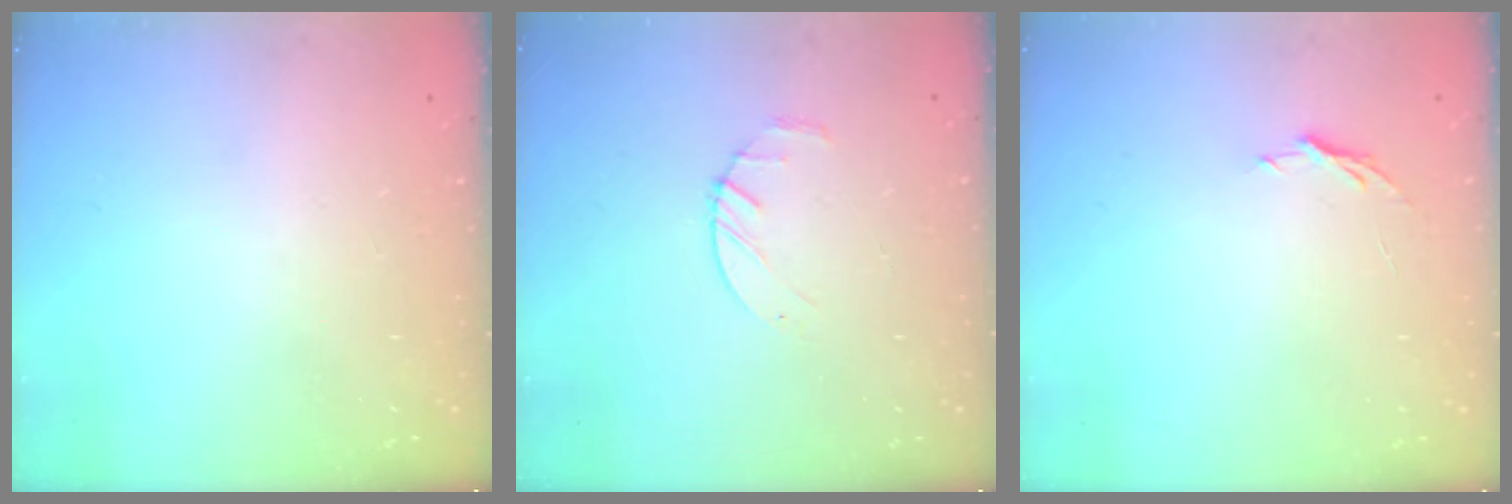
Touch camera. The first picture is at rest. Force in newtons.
{"total": 2.4, "press": 2.3, "slide": 0.3}
{"total": 3.2, "press": 3.2, "slide": 0.3}